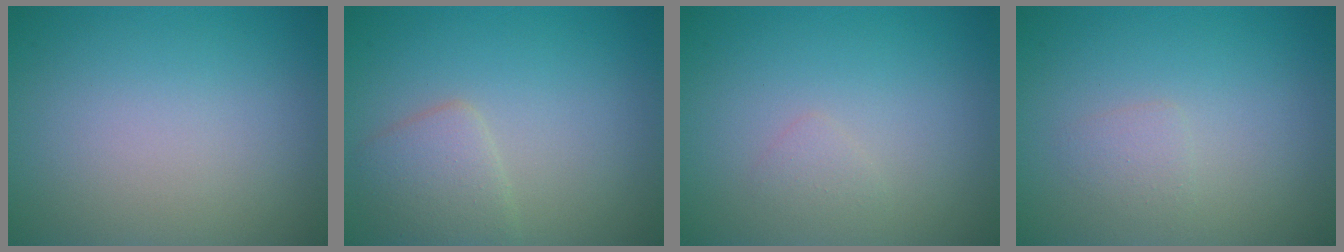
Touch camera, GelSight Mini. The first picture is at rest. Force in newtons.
{"total": 2.6, "press": 2.6, "slide": 0.1}
{"total": 0.8, "press": 0.8, "slide": 0.1}
{"total": 1.1, "press": 1.1, "slide": 0.0}